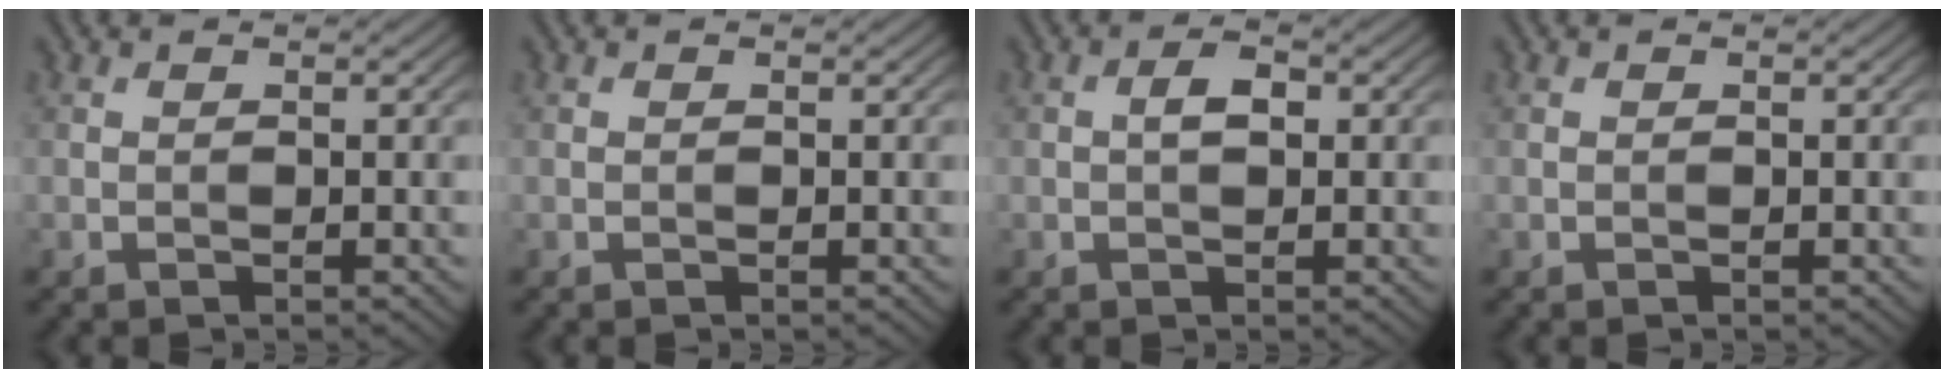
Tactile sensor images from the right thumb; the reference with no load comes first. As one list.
[{"total": 0.0}, {"total": 2.3, "force": [0.2, 1.2, 1.9], "torque": [-0.034, 0.006, 0.000]}, {"total": 0.0}]